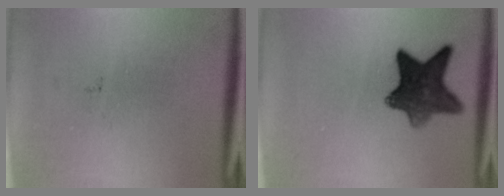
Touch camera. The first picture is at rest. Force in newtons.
{"total": 9.3}